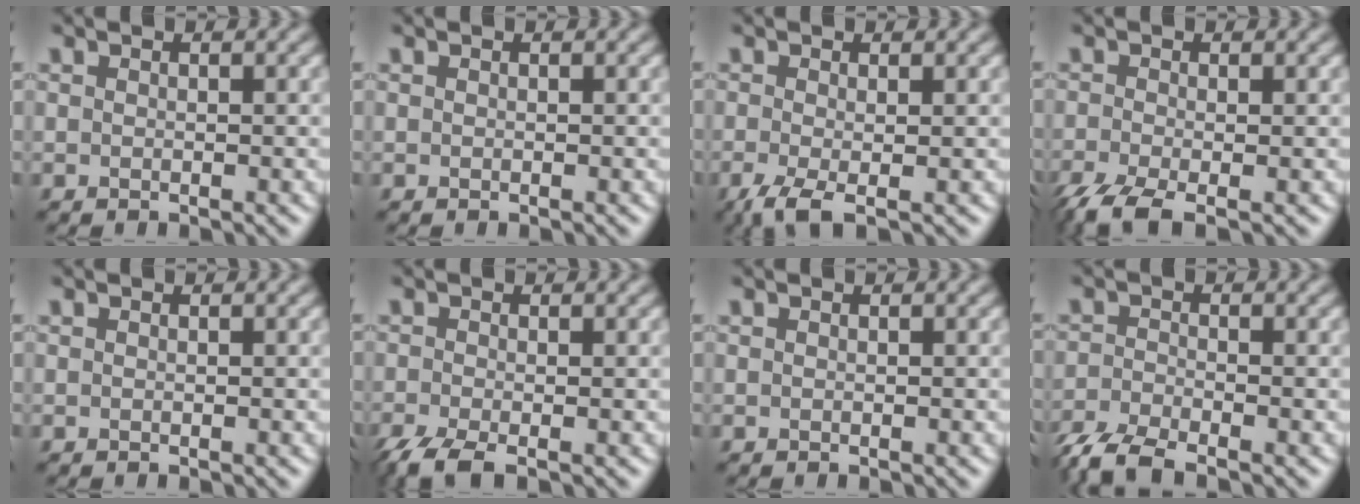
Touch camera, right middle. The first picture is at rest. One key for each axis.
{"total": 0.0}
{"total": 2.8, "fx": -1.2, "fy": 0.7, "fz": 2.4, "tx": -0.055, "ty": -0.008, "tz": -0.030}
{"total": 4.5, "fx": -3.0, "fy": 1.2, "fz": 3.1, "tx": -0.067, "ty": -0.015, "tz": -0.067}
{"total": 0.0}
{"total": 3.7, "fx": -2.6, "fy": 0.9, "fz": 2.4, "tx": -0.053, "ty": -0.012, "tz": -0.060}
{"total": 0.0}
{"total": 4.7, "fx": -3.8, "fy": 1.2, "fz": 2.5, "tx": -0.050, "ty": -0.013, "tz": -0.084}